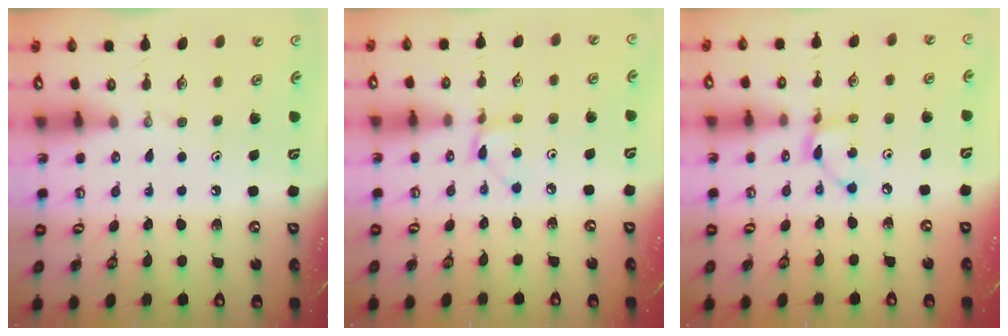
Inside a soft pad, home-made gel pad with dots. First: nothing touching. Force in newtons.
{"total": 3.0, "press": 3.0, "slide": 0.1}
{"total": 4.4, "press": 4.4, "slide": 0.0}